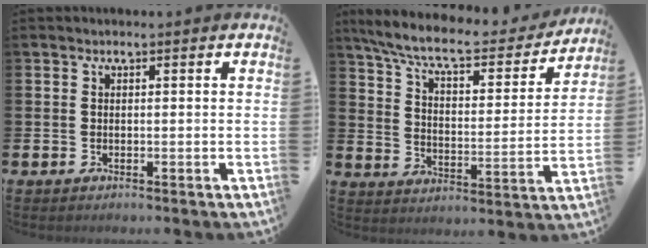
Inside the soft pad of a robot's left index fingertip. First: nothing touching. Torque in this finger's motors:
{"motor_torque": [1.02, -1.12, 0.63, 0.15]}